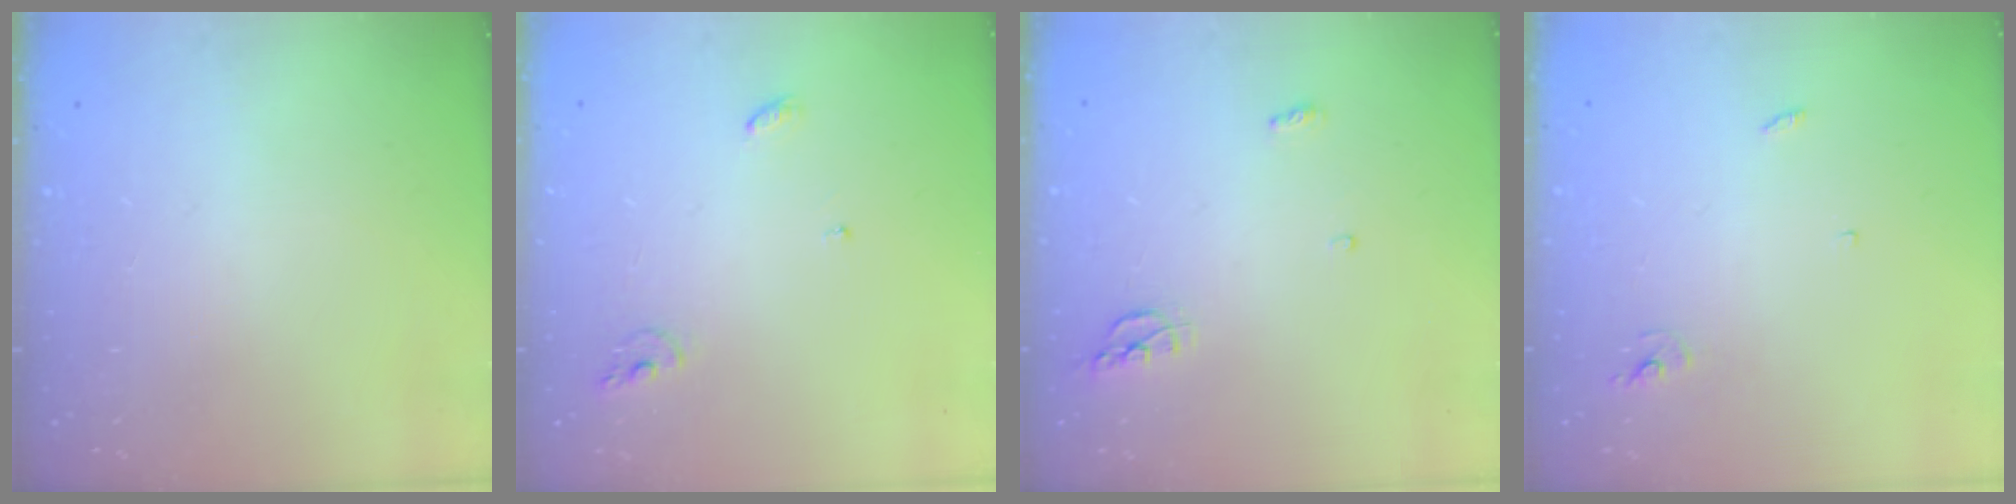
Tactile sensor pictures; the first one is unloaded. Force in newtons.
{"total": 5.4, "press": 5.4, "slide": 0.2}
{"total": 7.2, "press": 5.3, "slide": 4.9}
{"total": 2.4, "press": 2.4, "slide": 0.1}